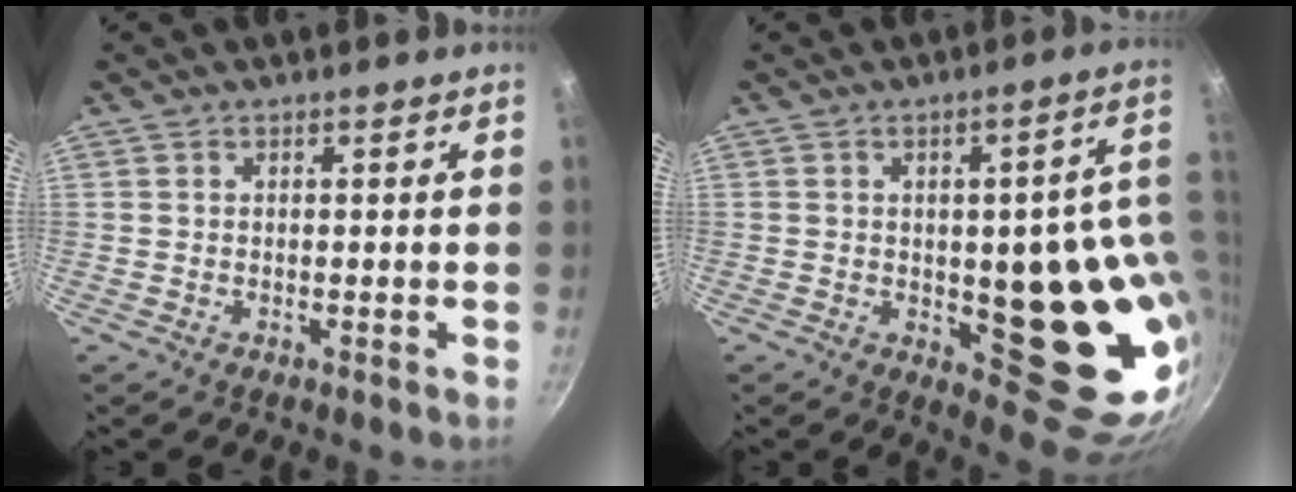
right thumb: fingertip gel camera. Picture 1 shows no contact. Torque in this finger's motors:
{"motor_torque": [2.49, 2.52, 2.18, -0.55, 0.16]}